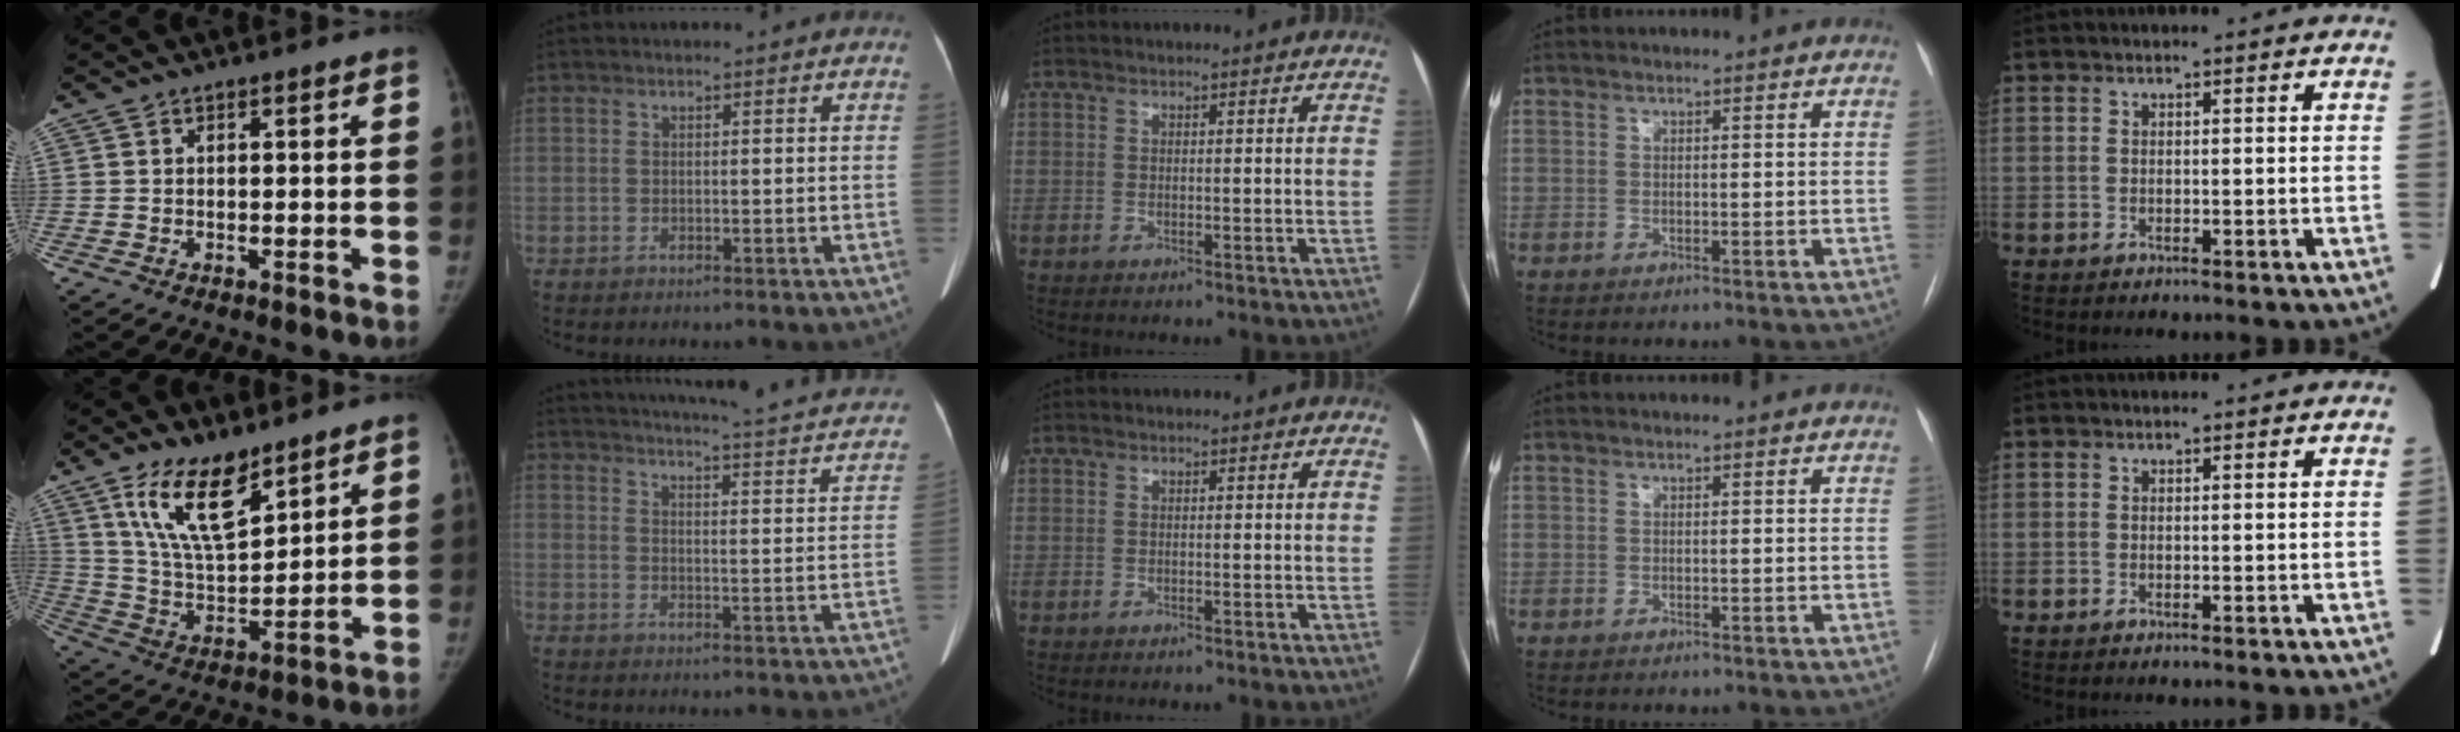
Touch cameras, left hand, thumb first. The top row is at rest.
{"thumb": {"total": 14.9, "force": [9.5, 6.1, 9.6], "torque": [-0.143, -0.057, 0.187]}, "index": {"total": 27.0, "force": [25.1, 2.5, 9.6], "torque": [-0.146, -0.060, 0.294]}}